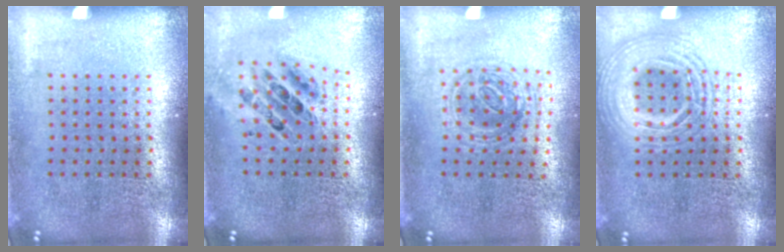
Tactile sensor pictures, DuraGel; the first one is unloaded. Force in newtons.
{"total": 0.6, "press": 0.6, "slide": 0.1}
{"total": 1.2, "press": 1.1, "slide": 0.4}
{"total": 2.6, "press": 2.6, "slide": 0.2}